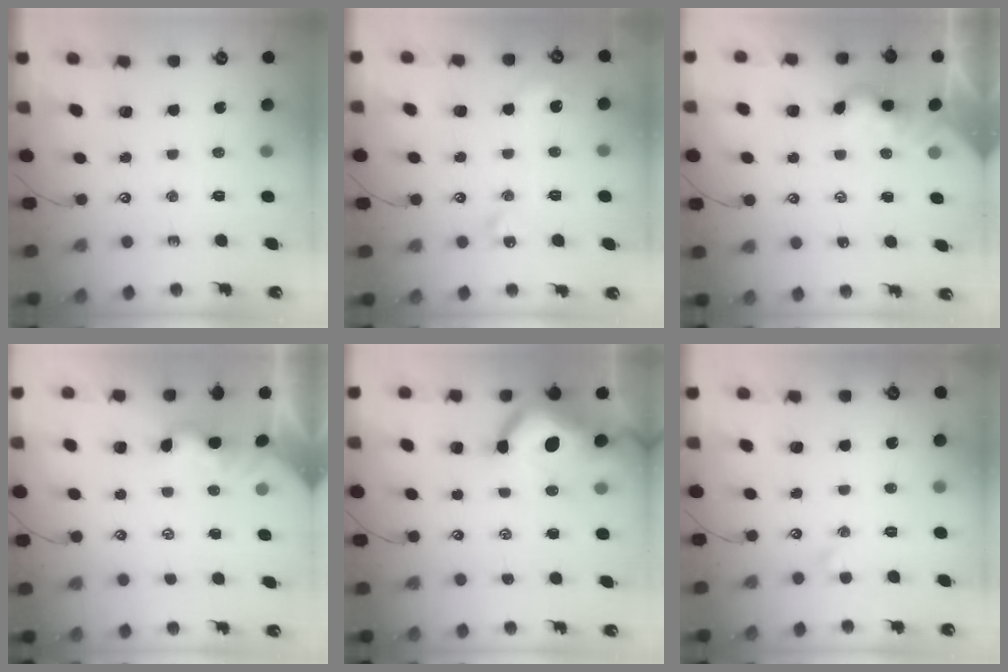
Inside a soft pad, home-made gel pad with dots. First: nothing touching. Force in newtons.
{"total": 5.3, "press": 5.2, "slide": 0.7}
{"total": 2.3, "press": 2.3, "slide": 0.2}
{"total": 1.9, "press": 1.8, "slide": 0.5}
{"total": 11.8, "press": 11.7, "slide": 1.4}
{"total": 1.1, "press": 1.0, "slide": 0.3}